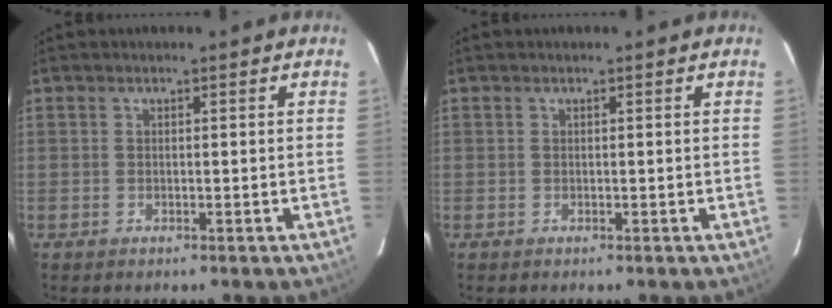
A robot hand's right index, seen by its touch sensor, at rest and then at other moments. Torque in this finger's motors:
{"motor_torque": [0.00, 0.00, 0.00, 0.00]}